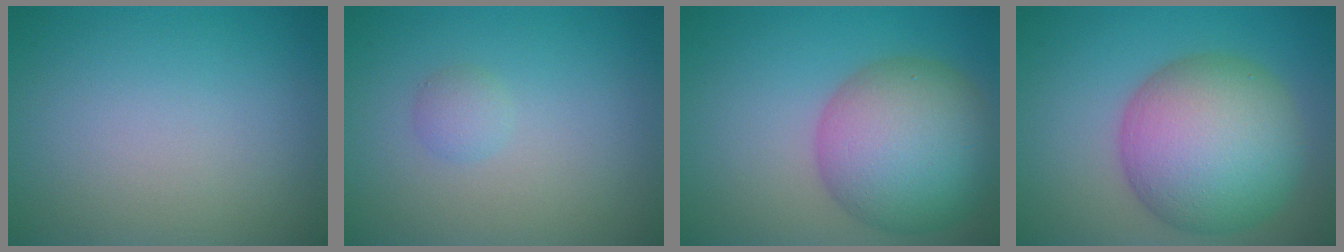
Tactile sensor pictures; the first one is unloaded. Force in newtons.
{"total": 1.1, "press": 1.1, "slide": 0.0}
{"total": 10.3, "press": 10.3, "slide": 0.3}
{"total": 11.2, "press": 11.2, "slide": 0.5}